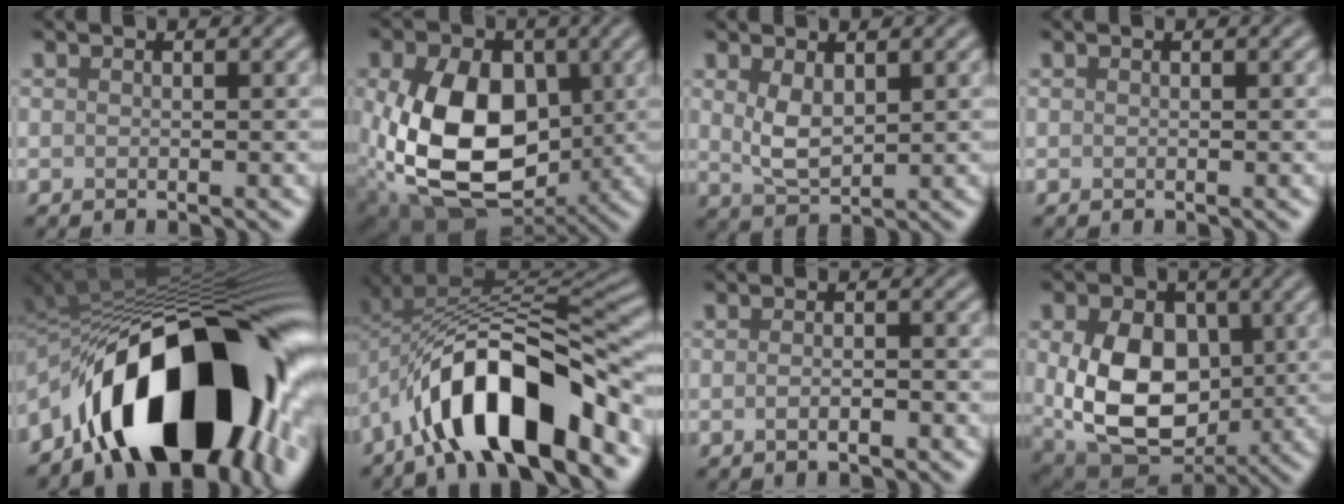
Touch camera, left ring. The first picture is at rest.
{"total": 13.6, "force": [-0.5, 9.3, 9.8], "torque": [-0.204, -0.030, -0.002]}
{"total": 3.1, "force": [1.0, 1.6, 2.4], "torque": [-0.055, -0.004, 0.025]}
{"total": 0.0}
{"total": 18.9, "force": [-6.1, 9.5, 15.1], "torque": [-0.223, -0.002, -0.101]}
{"total": 12.2, "force": [-6.1, 4.6, 9.5], "torque": [-0.140, 0.011, -0.115]}
{"total": 1.7, "force": [-0.7, 0.5, 1.4], "torque": [-0.017, 0.000, -0.015]}
{"total": 11.4, "force": [0.1, 8.1, 8.0], "torque": [-0.150, -0.019, 0.010]}